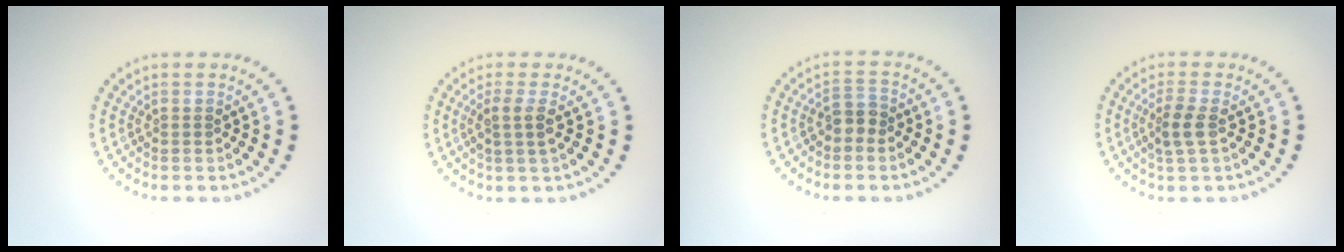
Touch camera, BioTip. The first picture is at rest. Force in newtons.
{"total": 1.9, "press": 1.6, "slide": 1.0}
{"total": 1.8, "press": 1.6, "slide": 0.8}
{"total": 2.1, "press": 1.9, "slide": 0.7}